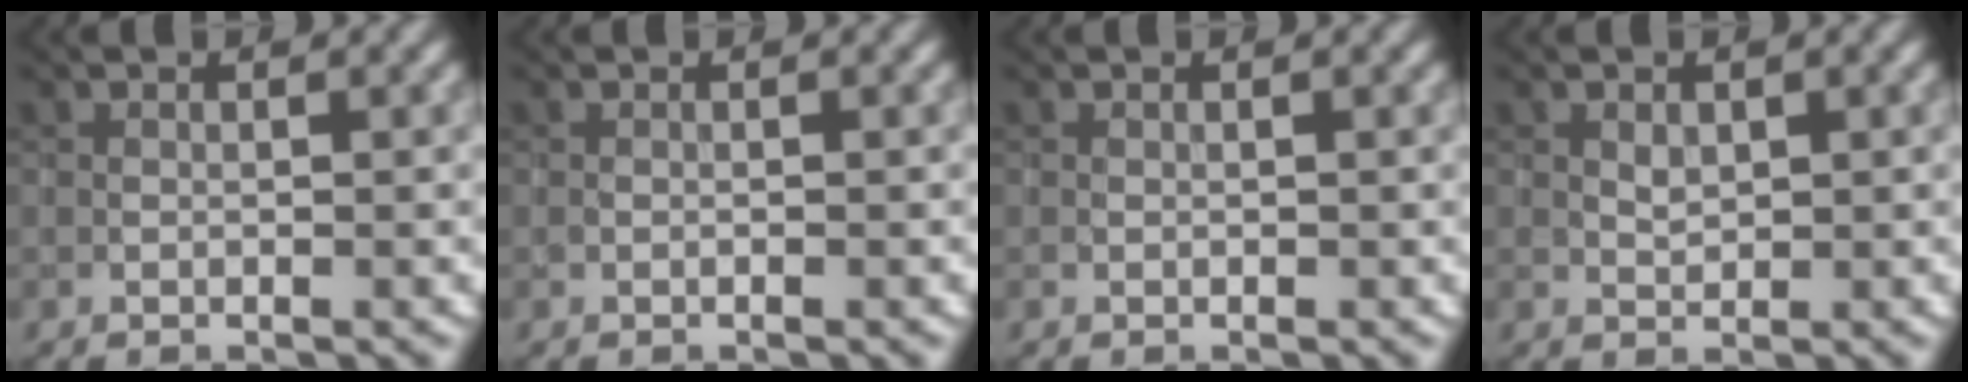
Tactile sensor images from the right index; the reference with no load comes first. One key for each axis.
{"total": 0.0}
{"total": 0.0}
{"total": 1.0, "fx": 0.3, "fy": 0.7, "fz": 0.7, "tx": -0.013, "ty": -0.002, "tz": 0.008}